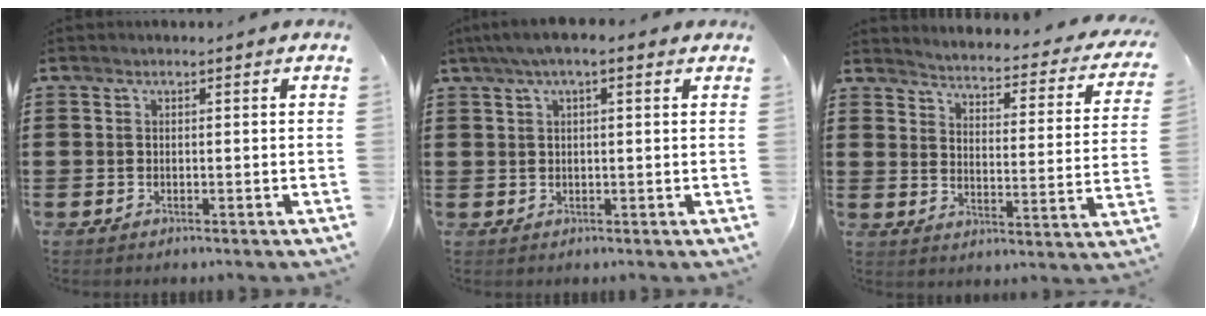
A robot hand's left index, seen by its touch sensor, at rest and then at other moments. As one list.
[{"total": 3.4, "force": [1.6, 0.6, 2.9], "torque": [-0.058, 0.004, 0.027]}, {"total": 2.8, "force": [2.8, -0.3, 0.5], "torque": [-0.031, -0.034, 0.038]}]